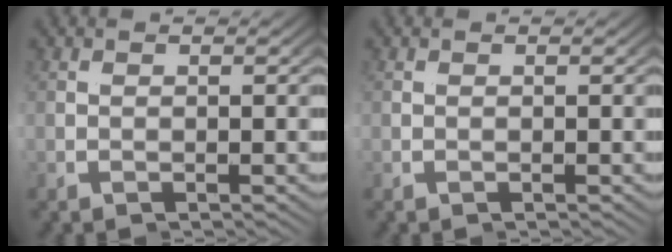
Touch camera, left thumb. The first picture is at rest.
{"total": 0.0}